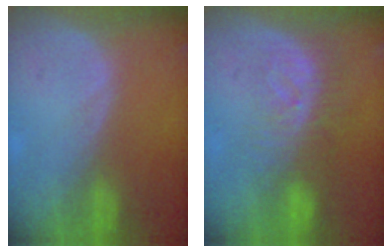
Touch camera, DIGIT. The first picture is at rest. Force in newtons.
{"total": 8.2, "press": 7.3, "slide": 3.8}